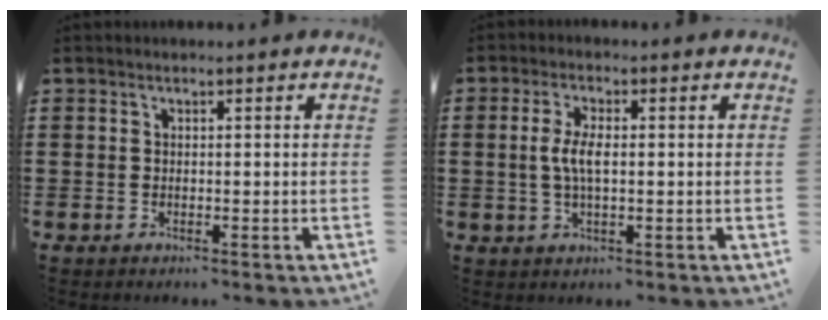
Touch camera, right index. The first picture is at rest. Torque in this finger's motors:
{"motor_torque": [1.19, 0.15, 0.28, 0.15]}